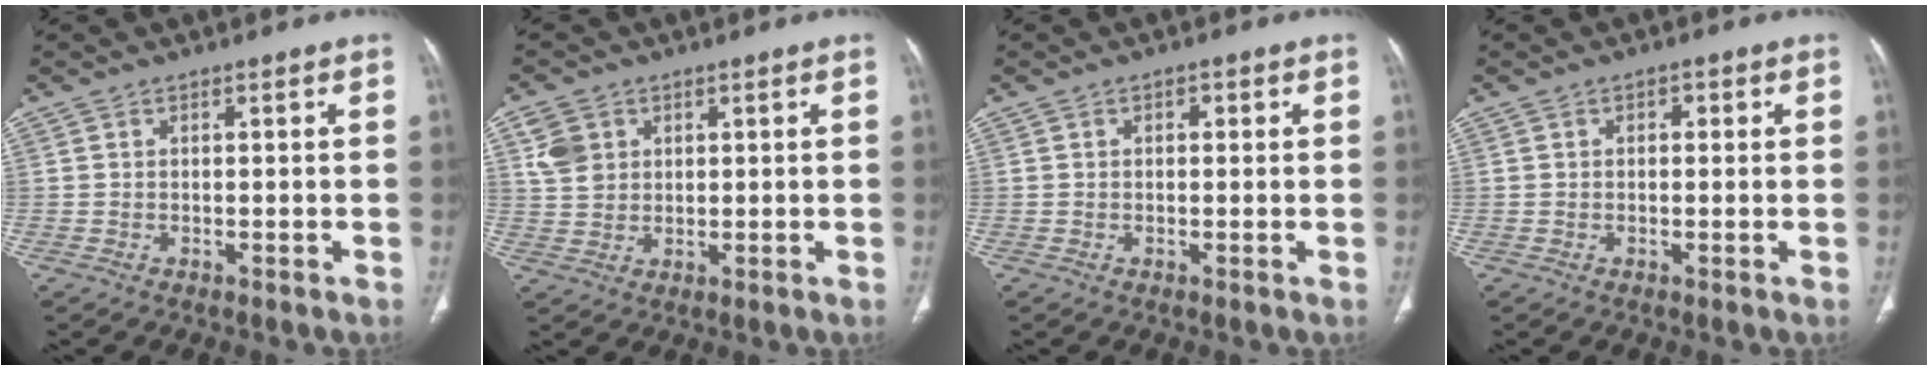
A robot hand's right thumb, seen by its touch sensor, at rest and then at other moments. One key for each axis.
{"total": 5.5, "fx": 2.3, "fy": 4.4, "fz": 2.4, "tx": -0.032, "ty": -0.006, "tz": 0.051}
{"total": 1.4, "fx": 0.5, "fy": 0.8, "fz": 1.0, "tx": -0.011, "ty": 0.002, "tz": 0.008}
{"total": 1.5, "fx": 0.5, "fy": 1.0, "fz": 1.0, "tx": -0.010, "ty": 0.003, "tz": 0.006}